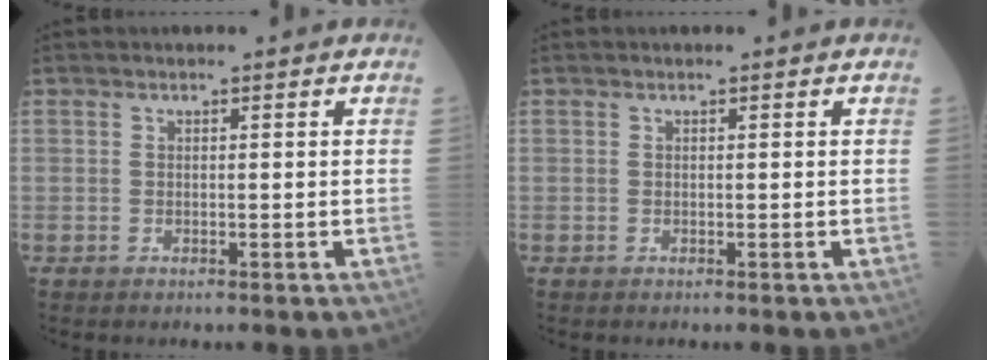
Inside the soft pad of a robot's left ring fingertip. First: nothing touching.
{"total": 0.0}